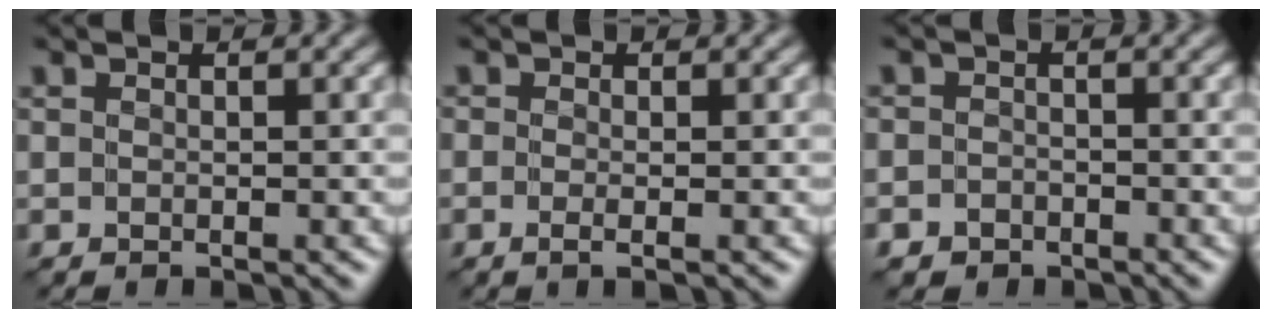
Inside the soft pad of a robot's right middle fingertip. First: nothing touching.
{"total": 0.7, "force": [-0.3, -0.1, 0.7], "torque": [-0.013, -0.003, -0.008]}
{"total": 1.9, "force": [-1.5, 1.2, -0.1], "torque": [0.018, 0.007, -0.030]}